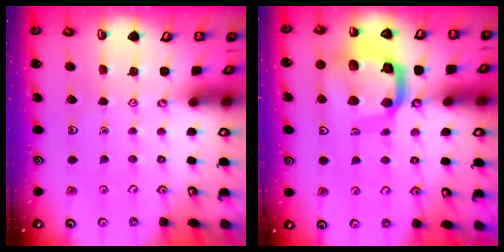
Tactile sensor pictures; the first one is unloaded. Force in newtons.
{"total": 15.6, "press": 15.6, "slide": 1.6}